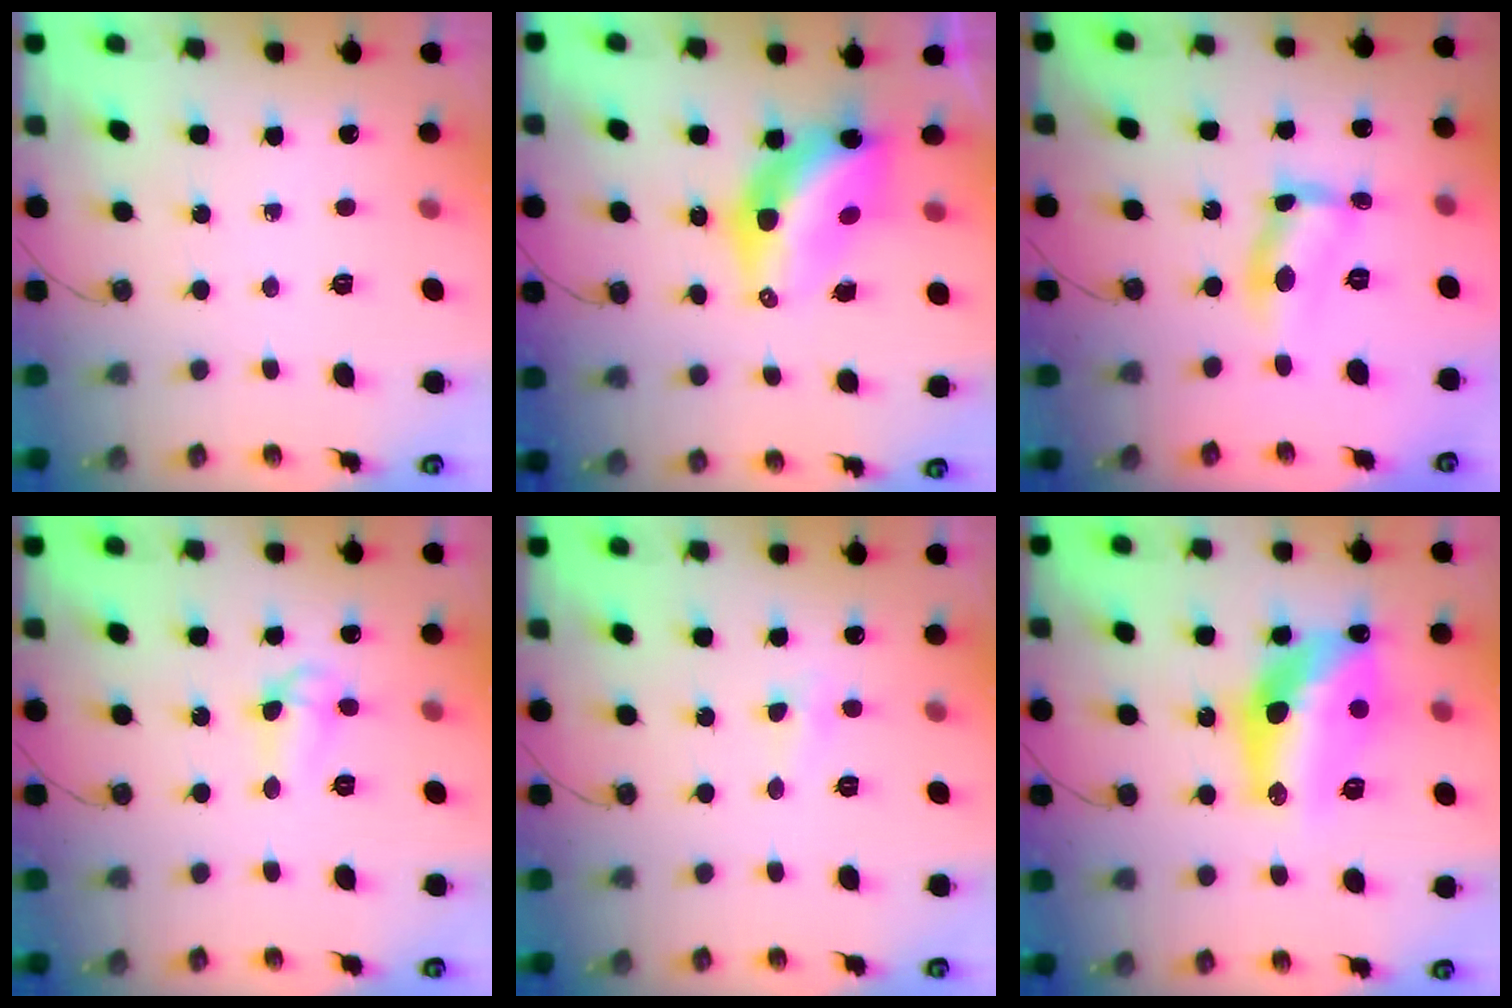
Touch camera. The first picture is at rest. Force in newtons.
{"total": 10.1, "press": 10.0, "slide": 0.9}
{"total": 7.3, "press": 7.3, "slide": 0.3}
{"total": 6.4, "press": 5.3, "slide": 3.6}
{"total": 3.8, "press": 3.7, "slide": 0.6}
{"total": 16.3, "press": 16.2, "slide": 1.5}